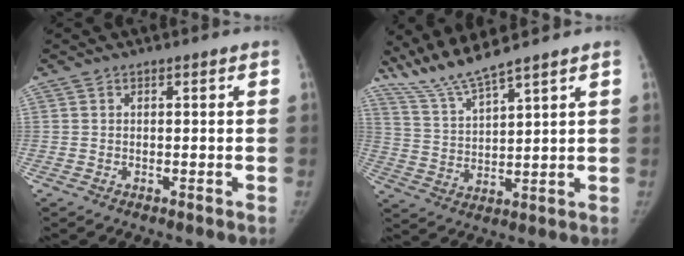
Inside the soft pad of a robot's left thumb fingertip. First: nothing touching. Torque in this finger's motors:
{"motor_torque": [0.90, -1.09, 0.89, -0.97, 0.02]}